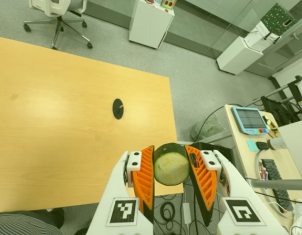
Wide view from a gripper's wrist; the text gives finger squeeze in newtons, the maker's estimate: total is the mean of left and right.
{"total": 14.0, "left": 13.2, "right": 14.7}